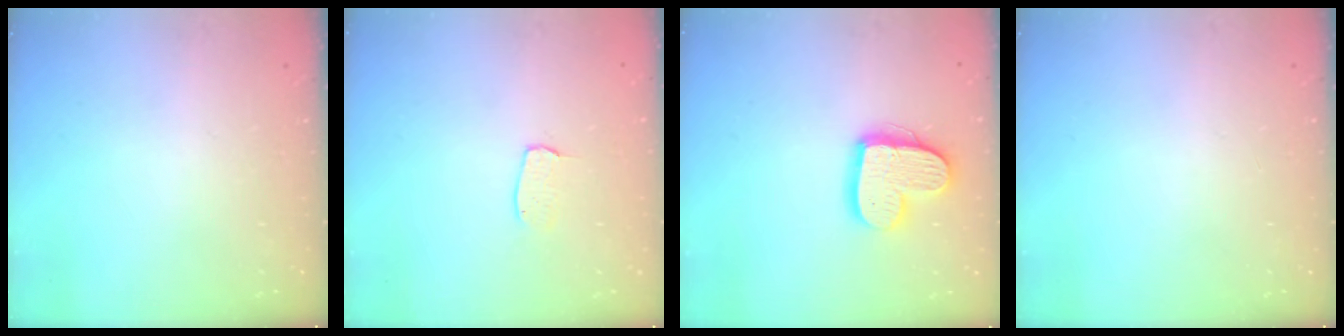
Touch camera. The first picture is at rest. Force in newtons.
{"total": 4.0, "press": 4.0, "slide": 0.2}
{"total": 13.9, "press": 13.9, "slide": 1.0}
{"total": 0.0}